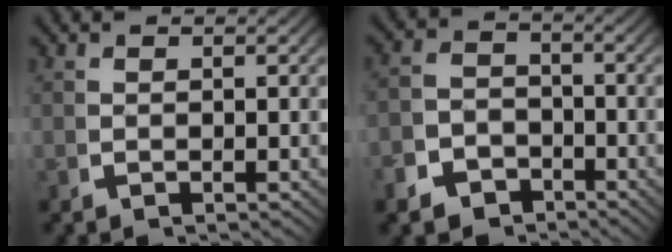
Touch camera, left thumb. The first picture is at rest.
{"total": 6.0, "force": [-3.6, 4.5, 1.5], "torque": [-0.012, -0.025, -0.060]}